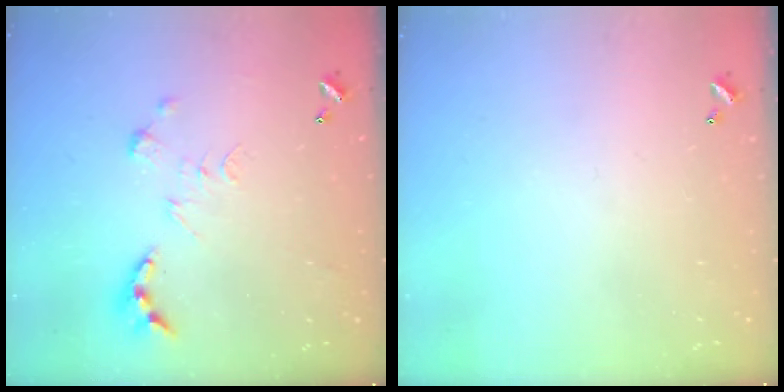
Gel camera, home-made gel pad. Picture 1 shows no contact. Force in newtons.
{"total": 0.0}